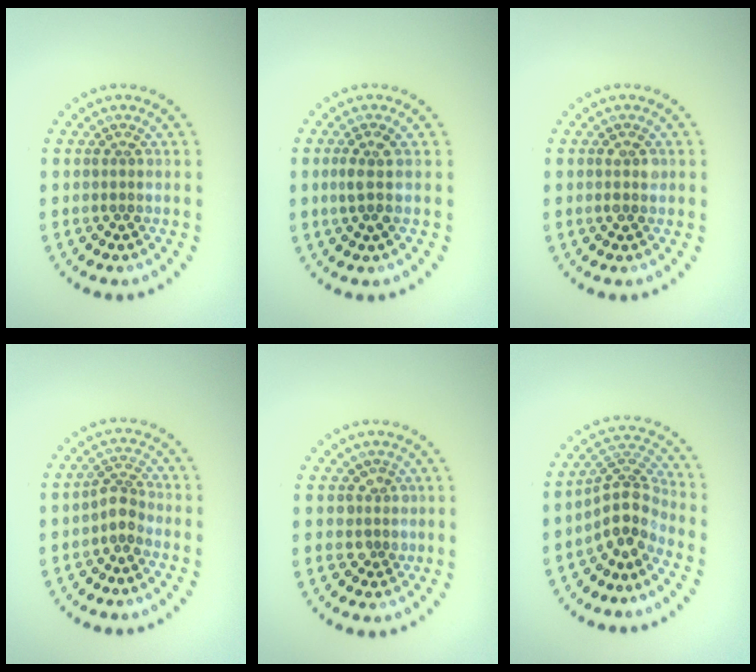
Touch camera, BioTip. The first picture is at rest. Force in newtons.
{"total": 1.6, "press": 1.4, "slide": 0.8}
{"total": 1.1, "press": 1.1, "slide": 0.1}
{"total": 2.0, "press": 1.6, "slide": 1.2}
{"total": 1.7, "press": 1.4, "slide": 1.0}
{"total": 4.1, "press": 3.2, "slide": 2.6}